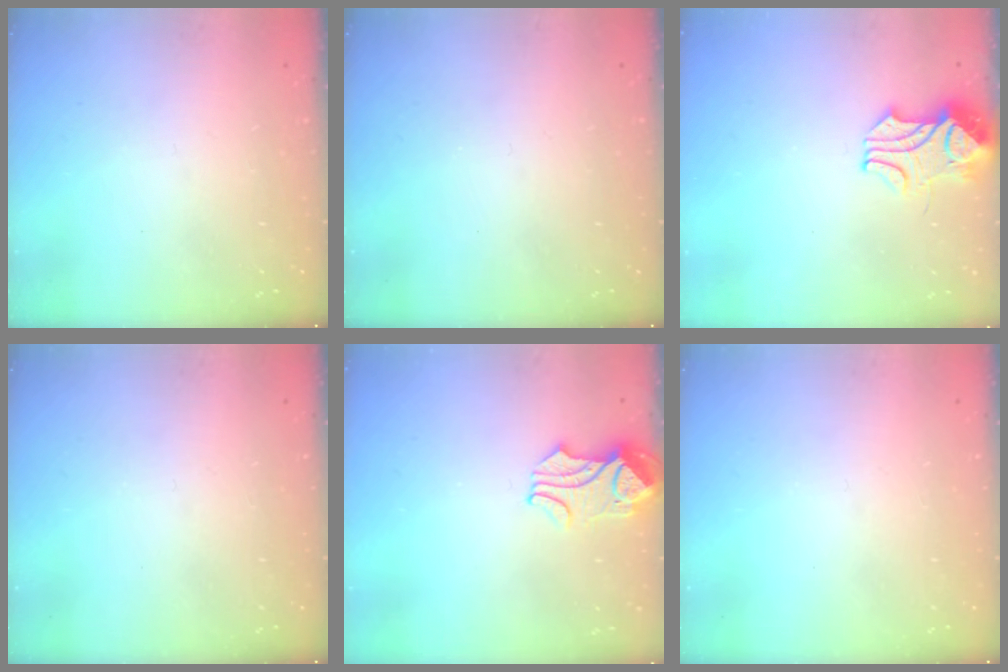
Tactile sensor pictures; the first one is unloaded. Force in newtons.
{"total": 0.0}
{"total": 2.5, "press": 2.3, "slide": 1.0}
{"total": 0.0}
{"total": 2.9, "press": 2.9, "slide": 0.6}
{"total": 0.0}